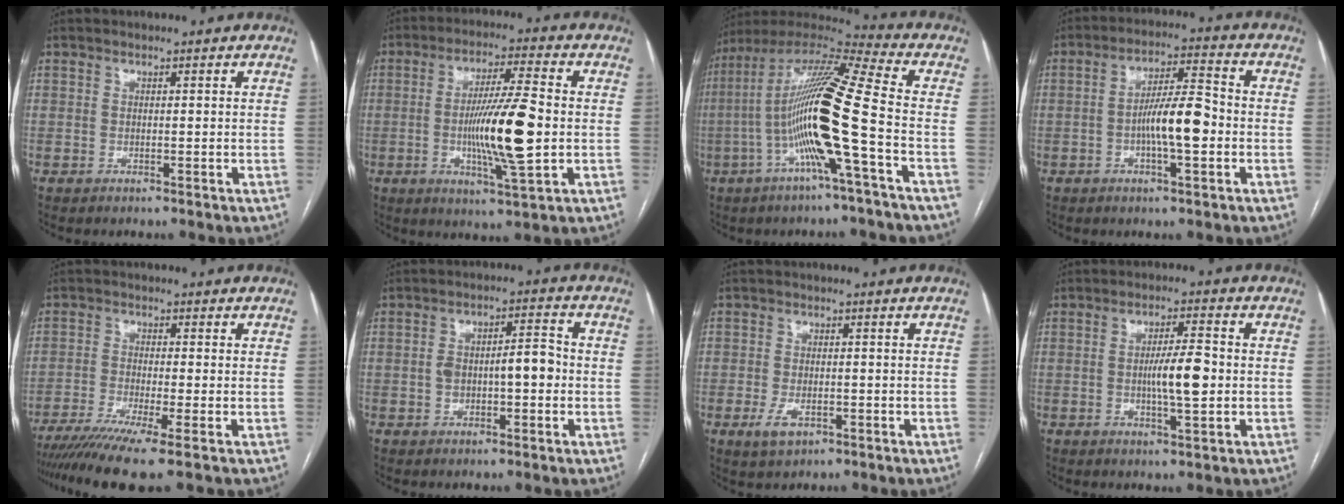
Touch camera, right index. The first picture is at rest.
{"total": 13.0, "force": [-1.4, 0.8, 12.9], "torque": [-0.227, -0.008, -0.026]}
{"total": 17.4, "force": [-3.7, -0.2, 17.0], "torque": [-0.327, 0.010, -0.082]}
{"total": 8.7, "force": [-1.7, 1.6, 8.3], "torque": [-0.151, 0.013, -0.033]}
{"total": 9.5, "force": [-6.7, -0.3, 6.7], "torque": [-0.110, -0.019, -0.111]}
{"total": 6.8, "force": [-0.6, 2.6, 6.2], "torque": [-0.112, 0.024, -0.010]}
{"total": 3.9, "force": [-1.7, 2.5, 2.5], "torque": [-0.046, -0.001, -0.022]}
{"total": 6.6, "force": [-0.6, 1.0, 6.5], "torque": [-0.112, 0.002, -0.010]}